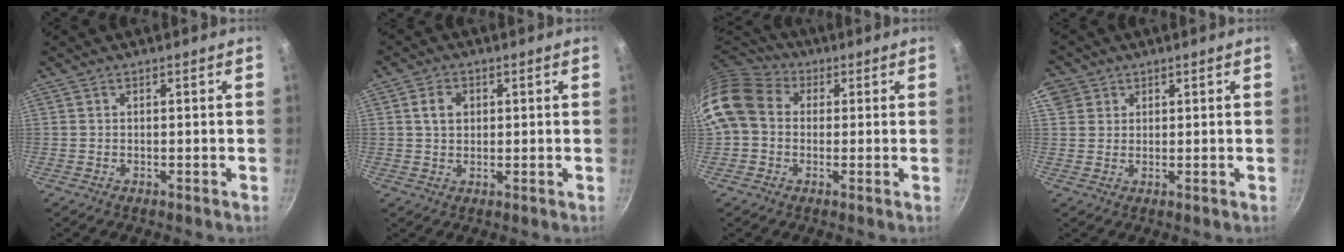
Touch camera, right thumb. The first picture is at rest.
{"total": 3.7, "force": [0.9, 2.9, 2.2], "torque": [-0.027, 0.003, 0.015]}
{"total": 12.6, "force": [1.5, 10.2, 7.1], "torque": [-0.118, 0.024, 0.009]}
{"total": 5.4, "force": [2.2, 4.7, 1.4], "torque": [-0.006, 0.008, 0.037]}